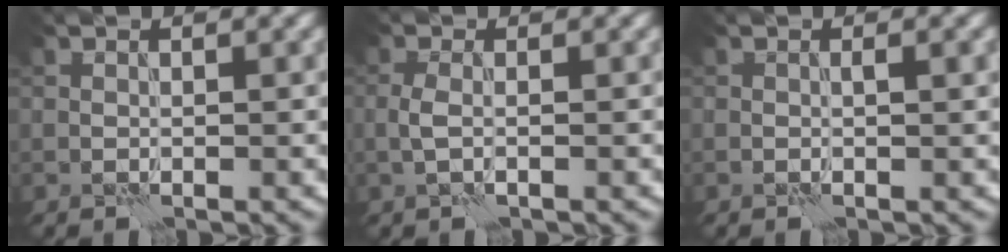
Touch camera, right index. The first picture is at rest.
{"total": 1.4, "force": [-0.1, 0.4, 1.3], "torque": [-0.030, 0.001, -0.005]}
{"total": 1.0, "force": [0.2, 0.1, 0.9], "torque": [-0.017, 0.001, 0.002]}